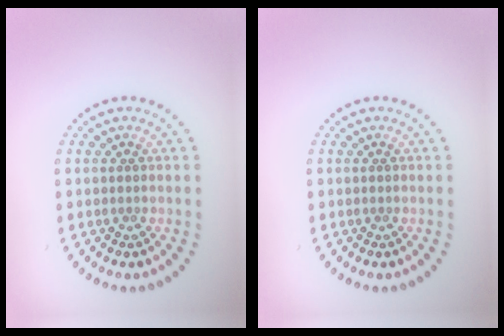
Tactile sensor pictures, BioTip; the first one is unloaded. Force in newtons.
{"total": 0.0}